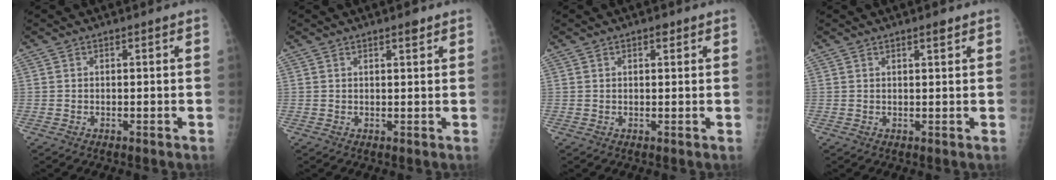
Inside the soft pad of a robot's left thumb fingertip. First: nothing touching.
{"total": 1.7, "force": [1.2, 0.5, 1.1], "torque": [-0.011, -0.005, 0.015]}
{"total": 1.5, "force": [0.9, 0.8, 1.0], "torque": [-0.007, -0.002, 0.010]}
{"total": 1.5, "force": [1.1, 0.5, 1.0], "torque": [-0.012, -0.005, 0.015]}